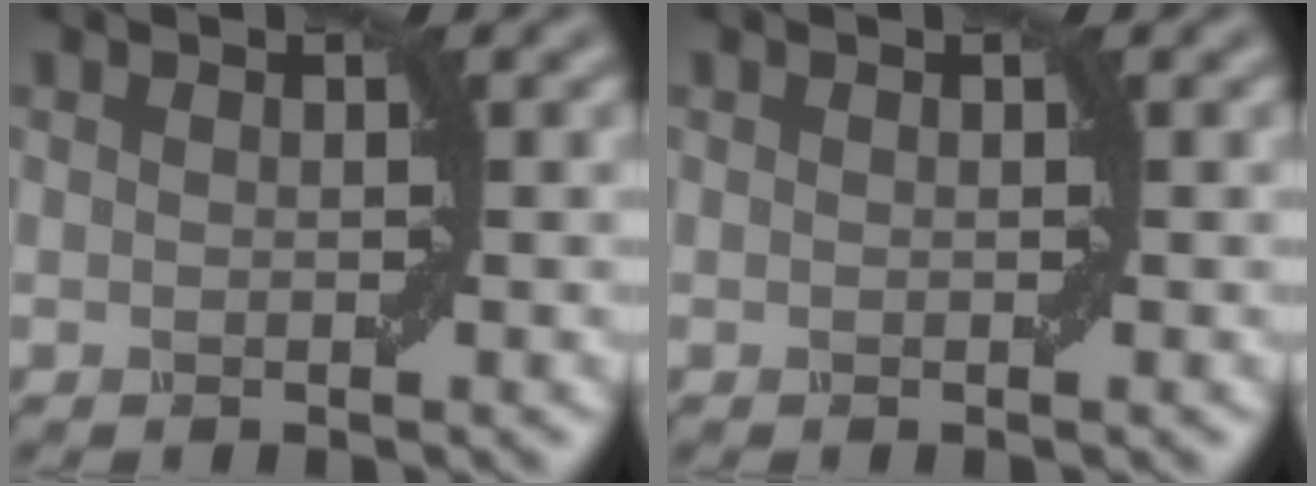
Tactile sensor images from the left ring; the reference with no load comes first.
{"total": 0.0}